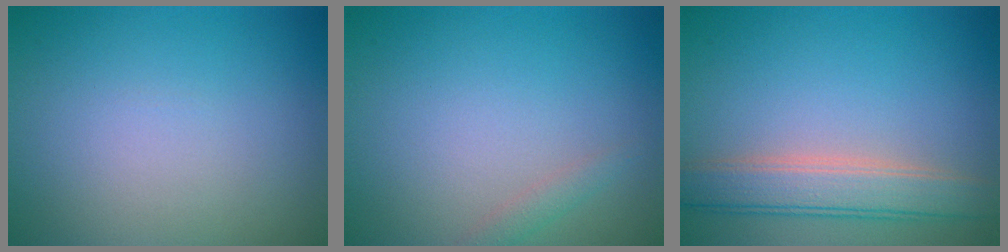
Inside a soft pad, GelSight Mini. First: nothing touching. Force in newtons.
{"total": 1.0, "press": 1.0, "slide": 0.0}
{"total": 4.2, "press": 4.2, "slide": 0.4}